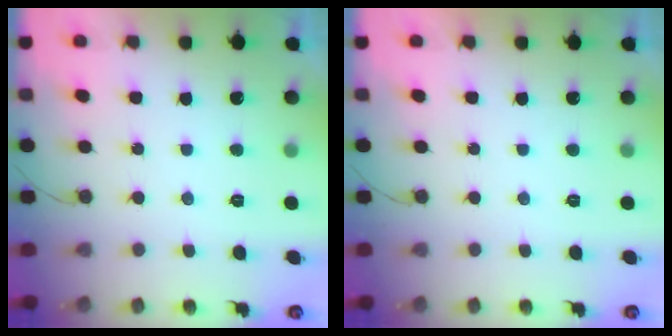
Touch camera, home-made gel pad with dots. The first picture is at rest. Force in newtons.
{"total": 1.6, "press": 1.6, "slide": 0.0}